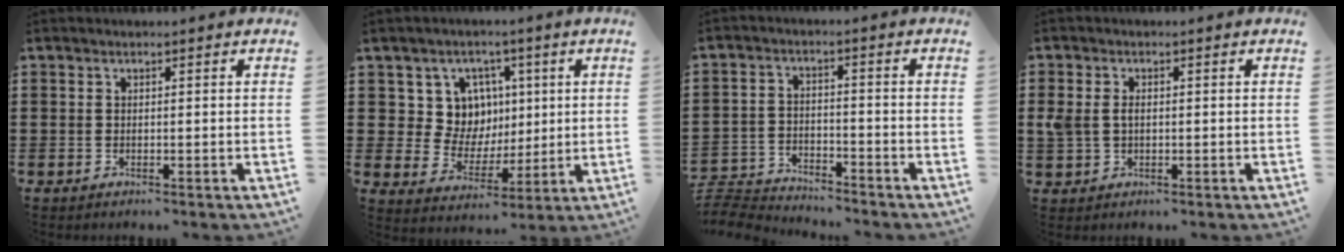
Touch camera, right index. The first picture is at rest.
{"total": 8.9, "force": [2.4, 8.1, 2.6], "torque": [-0.078, -0.004, 0.051]}
{"total": 4.6, "force": [-4.6, 0.6, 0.3], "torque": [-0.022, 0.003, -0.099]}
{"total": 2.7, "force": [0.2, 1.9, 1.9], "torque": [-0.056, 0.003, -0.002]}